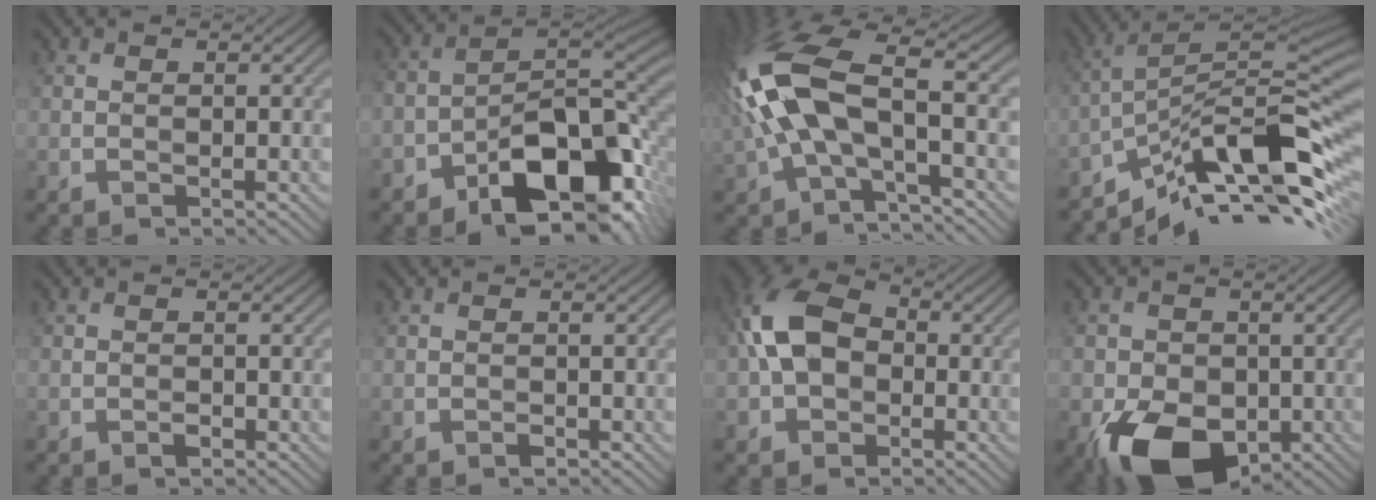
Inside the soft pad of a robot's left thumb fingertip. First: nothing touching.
{"total": 15.8, "force": [-8.3, 7.9, 10.9], "torque": [-0.141, -0.017, -0.142]}
{"total": 13.5, "force": [-0.7, 5.7, 12.2], "torque": [-0.291, 0.016, -0.025]}
{"total": 13.2, "force": [-6.9, 4.1, 10.6], "torque": [-0.194, 0.010, -0.125]}
{"total": 0.7, "force": [-0.6, 0.3, 0.2], "torque": [0.001, 0.002, -0.010]}
{"total": 0.6, "force": [-0.5, 0.1, 0.1], "torque": [0.001, 0.002, -0.009]}
{"total": 9.2, "force": [-0.7, 6.7, 6.3], "torque": [-0.147, 0.020, -0.032]}
{"total": 11.1, "force": [-4.9, 7.2, 6.9], "torque": [-0.123, -0.035, -0.086]}